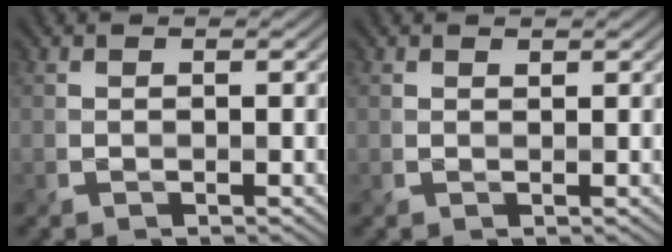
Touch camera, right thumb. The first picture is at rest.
{"total": 0.6, "force": [0.6, 0.1, 0.1], "torque": [-0.002, -0.002, 0.013]}